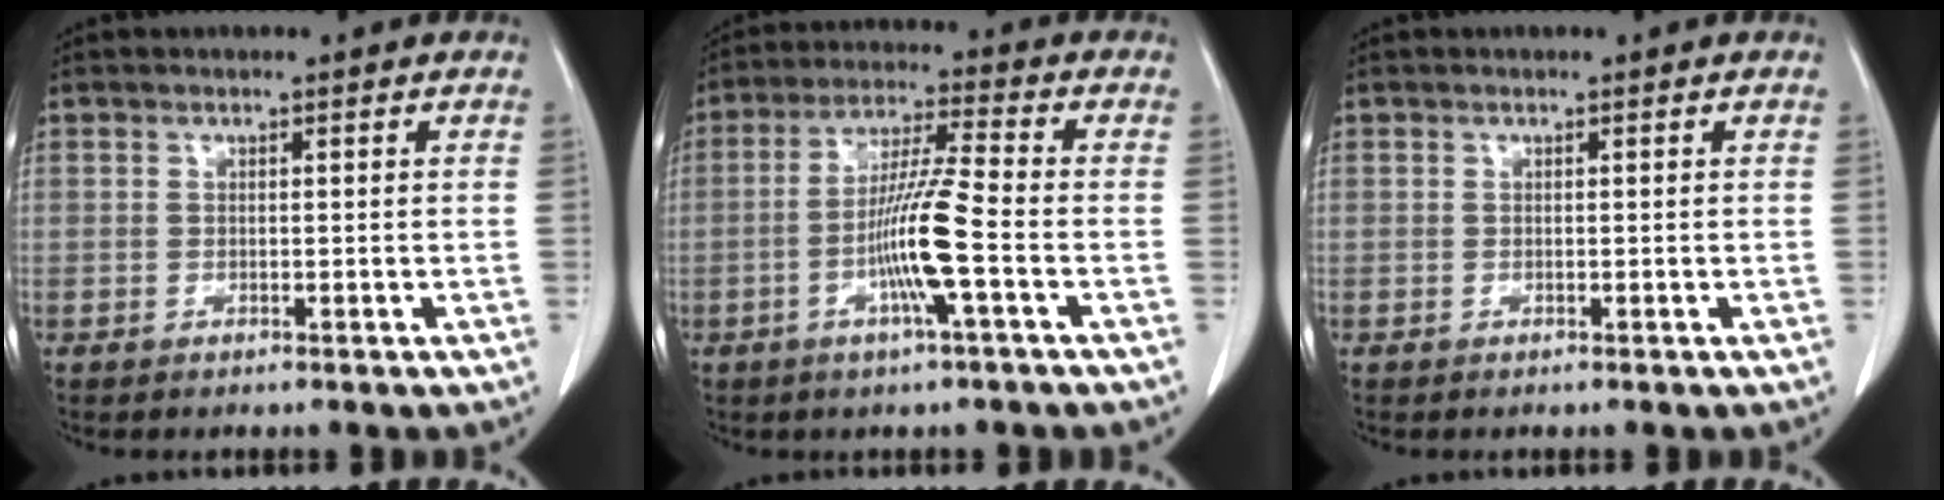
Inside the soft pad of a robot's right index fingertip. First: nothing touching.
{"total": 9.9, "force": [-2.9, -0.5, 9.4], "torque": [-0.185, -0.005, -0.058]}
{"total": 0.0}